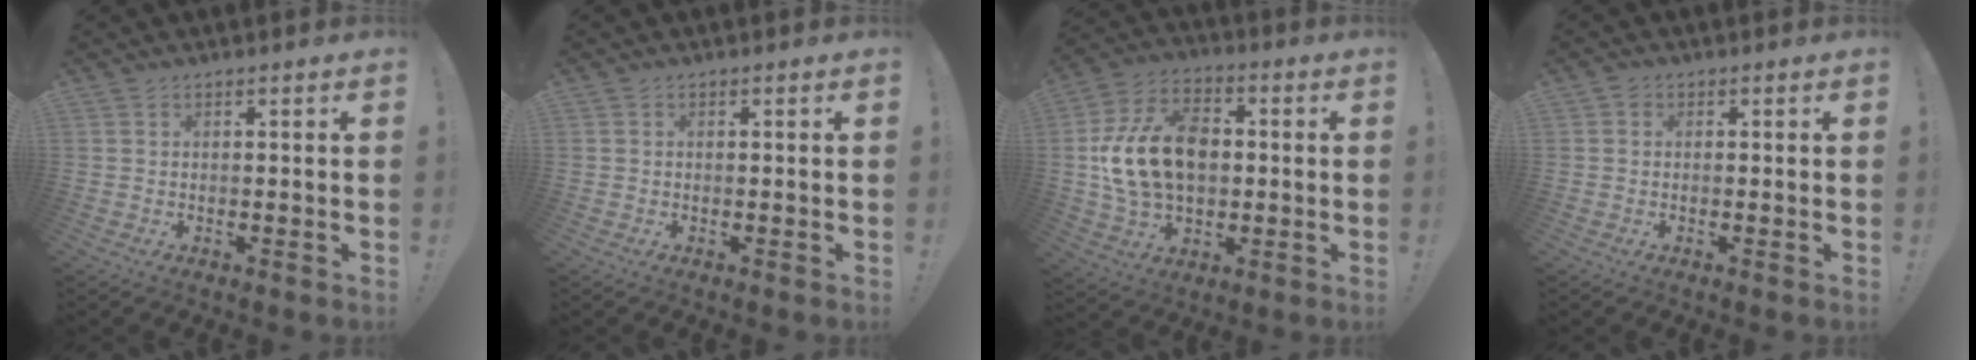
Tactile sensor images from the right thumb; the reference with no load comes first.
{"total": 0.0}
{"total": 19.7, "force": [1.3, 13.8, 13.9], "torque": [-0.232, 0.008, 0.030]}
{"total": 1.0, "force": [-0.2, 0.9, 0.3], "torque": [-0.005, 0.004, -0.004]}